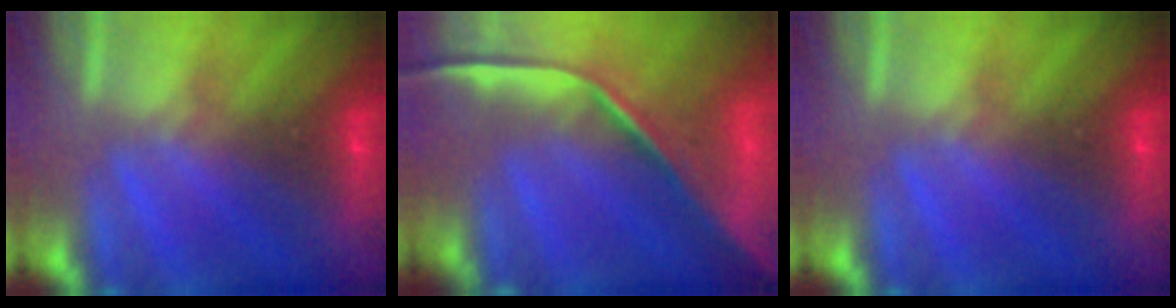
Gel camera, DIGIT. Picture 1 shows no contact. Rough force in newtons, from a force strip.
{"total": 11.6}
{"total": 0.0}